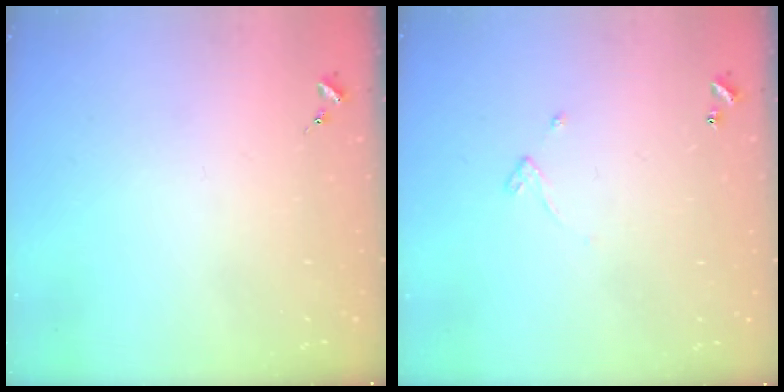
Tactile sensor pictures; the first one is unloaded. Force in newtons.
{"total": 3.2, "press": 3.2, "slide": 0.4}